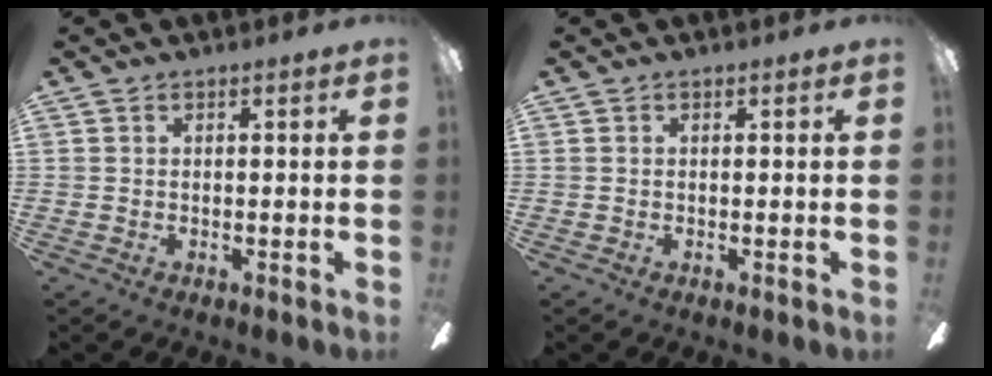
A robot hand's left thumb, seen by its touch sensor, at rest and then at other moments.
{"total": 0.0}